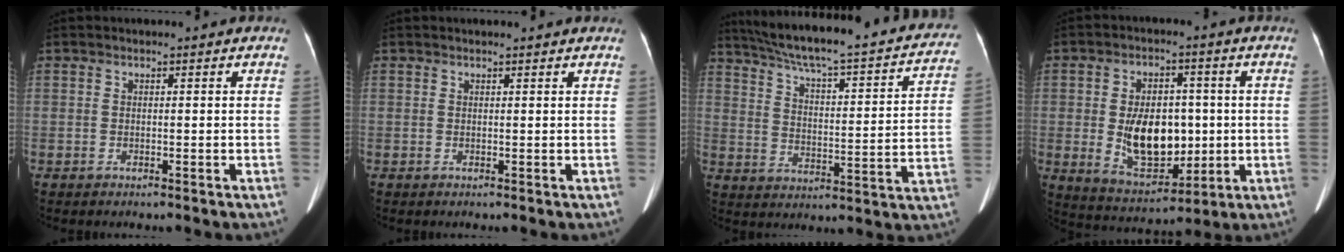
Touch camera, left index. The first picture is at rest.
{"total": 2.2, "force": [2.0, 0.2, 0.7], "torque": [-0.010, 0.012, 0.024]}
{"total": 29.6, "force": [25.5, 4.3, 14.4], "torque": [-0.228, -0.026, 0.331]}
{"total": 11.6, "force": [-0.5, 6.8, 9.4], "torque": [-0.172, 0.002, 0.008]}